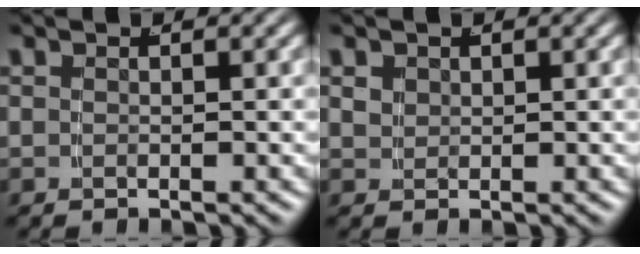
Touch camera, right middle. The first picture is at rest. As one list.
[{"total": 0.7, "force": [0.6, 0.3, 0.2], "torque": [-0.006, -0.007, 0.024]}]